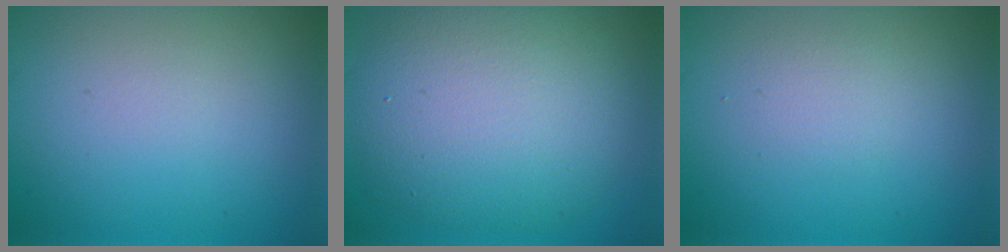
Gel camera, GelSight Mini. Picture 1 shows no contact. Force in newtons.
{"total": 9.2, "press": 9.1, "slide": 0.8}
{"total": 1.1, "press": 1.1, "slide": 0.1}